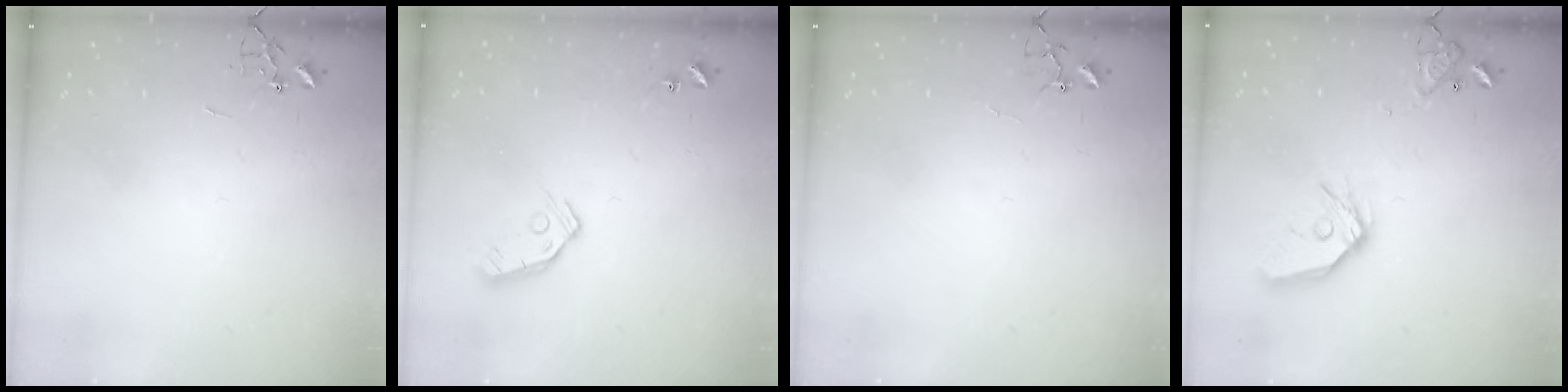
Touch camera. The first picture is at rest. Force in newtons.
{"total": 8.3, "press": 8.3, "slide": 0.5}
{"total": 3.4, "press": 3.4, "slide": 0.4}
{"total": 15.8, "press": 15.6, "slide": 2.1}